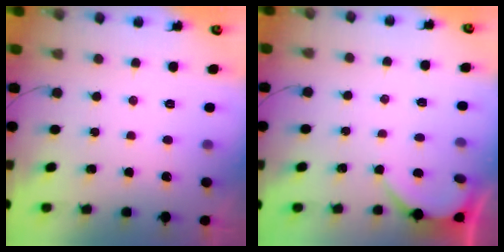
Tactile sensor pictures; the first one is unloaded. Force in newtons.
{"total": 1.8, "press": 1.8, "slide": 0.3}